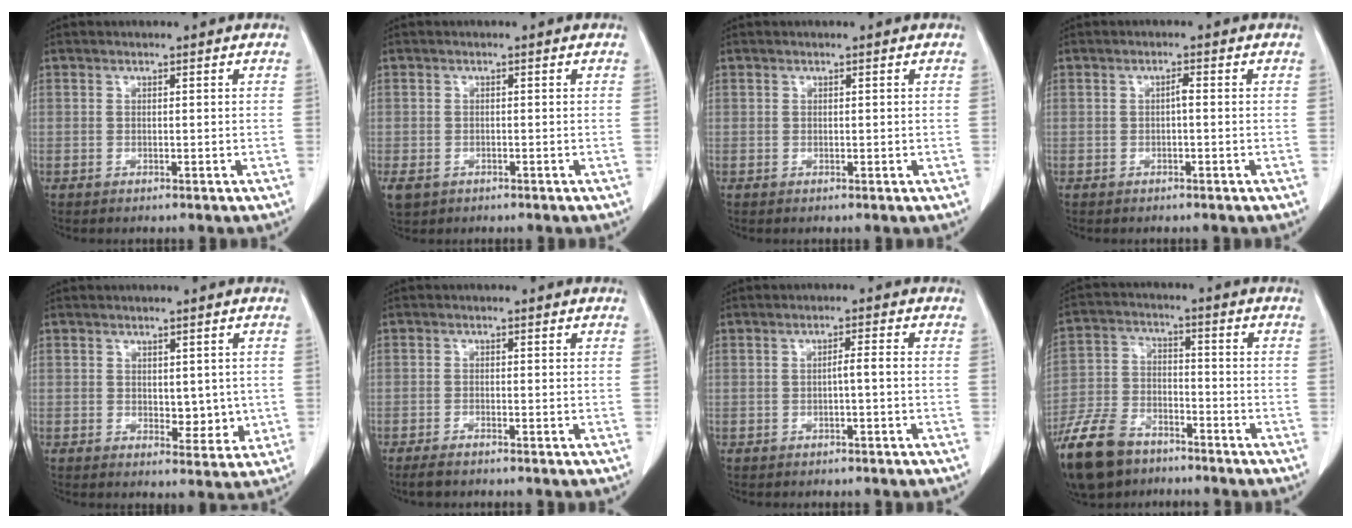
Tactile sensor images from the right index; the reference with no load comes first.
{"total": 2.9, "force": [-1.4, 2.3, 1.0], "torque": [-0.021, -0.002, -0.017]}
{"total": 0.0}
{"total": 1.0, "force": [-0.1, 0.2, 1.0], "torque": [-0.016, 0.003, -0.002]}
{"total": 4.1, "force": [0.2, 2.4, 3.4], "torque": [-0.033, -0.008, 0.012]}
{"total": 2.6, "force": [-2.2, 0.4, 1.3], "torque": [-0.024, -0.005, -0.035]}
{"total": 1.7, "force": [-0.5, -0.1, 1.7], "torque": [-0.025, 0.003, -0.007]}
{"total": 13.3, "force": [-9.8, 6.7, 6.1], "torque": [-0.136, -0.009, -0.180]}